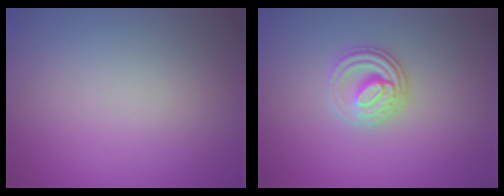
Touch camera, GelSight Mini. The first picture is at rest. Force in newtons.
{"total": 2.7, "press": 2.5, "slide": 0.9}